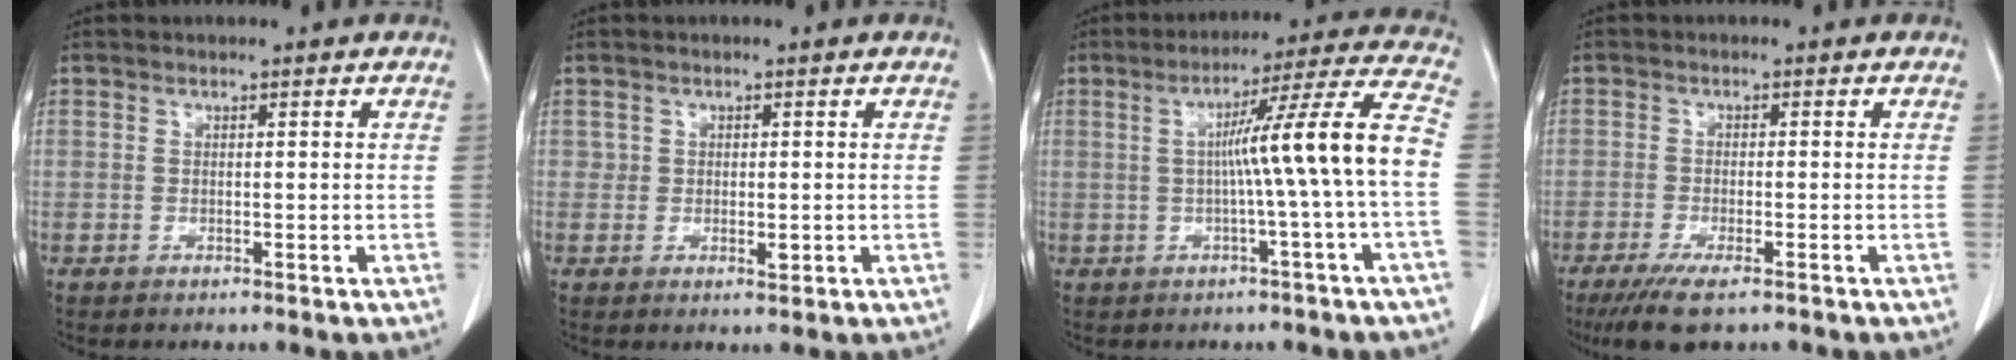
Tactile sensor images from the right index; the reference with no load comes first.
{"total": 1.6, "force": [-0.1, 1.2, 1.2], "torque": [-0.014, -0.002, -0.001]}
{"total": 11.8, "force": [-1.0, -2.0, 11.6], "torque": [-0.168, 0.019, -0.014]}
{"total": 6.5, "force": [-4.5, 1.0, 4.5], "torque": [-0.081, -0.019, -0.068]}